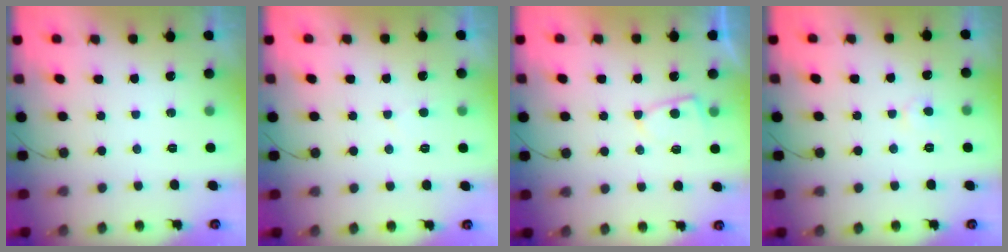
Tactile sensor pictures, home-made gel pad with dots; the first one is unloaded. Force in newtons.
{"total": 2.5, "press": 2.5, "slide": 0.2}
{"total": 5.8, "press": 5.8, "slide": 0.4}
{"total": 3.8, "press": 3.8, "slide": 0.3}